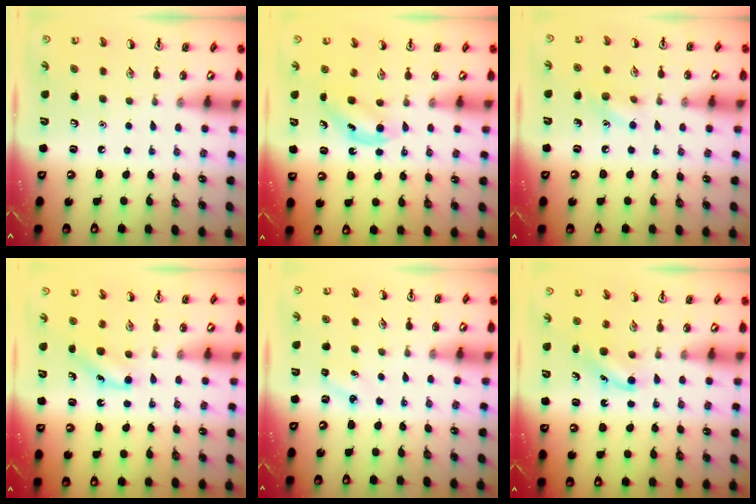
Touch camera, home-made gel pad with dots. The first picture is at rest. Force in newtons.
{"total": 4.5, "press": 4.2, "slide": 1.5}
{"total": 7.9, "press": 7.6, "slide": 1.9}
{"total": 3.7, "press": 3.5, "slide": 1.2}
{"total": 3.2, "press": 3.0, "slide": 1.0}
{"total": 3.7, "press": 3.5, "slide": 1.2}